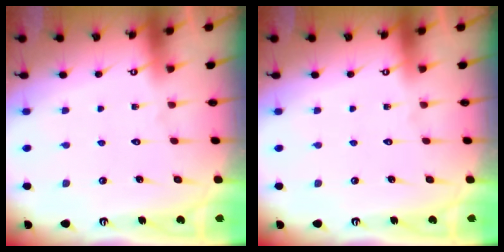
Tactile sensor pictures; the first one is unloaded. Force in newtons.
{"total": 0.0}